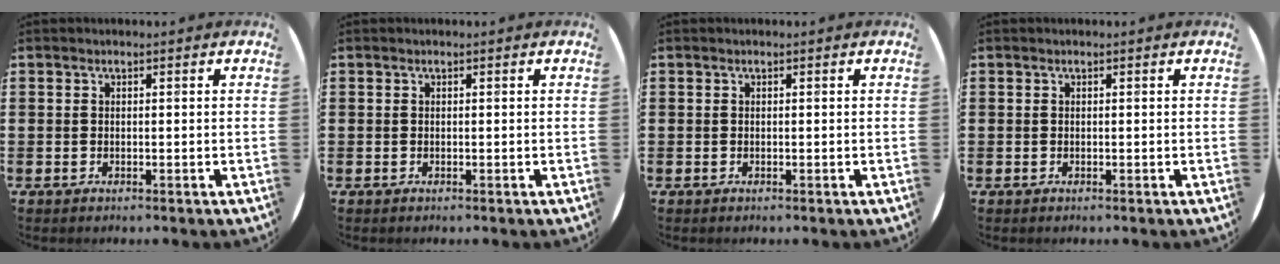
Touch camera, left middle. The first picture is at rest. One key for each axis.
{"total": 0.0}
{"total": 0.0}
{"total": 0.0}